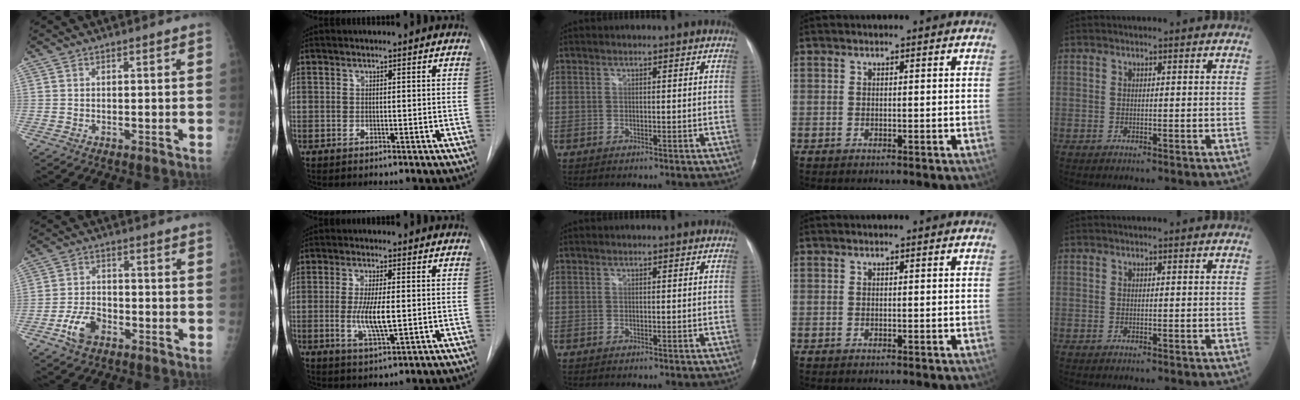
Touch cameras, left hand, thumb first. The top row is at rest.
{"thumb": {"total": 6.7, "force": [-3.5, 4.1, 4.0], "torque": [-0.070, 0.021, -0.063]}, "index": {"total": 6.5, "force": [-0.5, 1.4, 6.3], "torque": [-0.126, -0.016, -0.009]}}